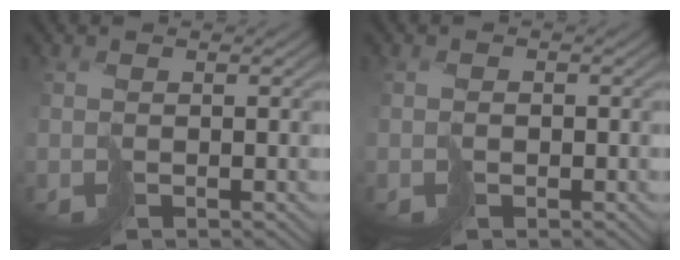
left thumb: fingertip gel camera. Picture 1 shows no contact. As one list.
[{"total": 2.0, "force": [-0.9, 1.6, 0.9], "torque": [-0.018, -0.006, -0.022]}]